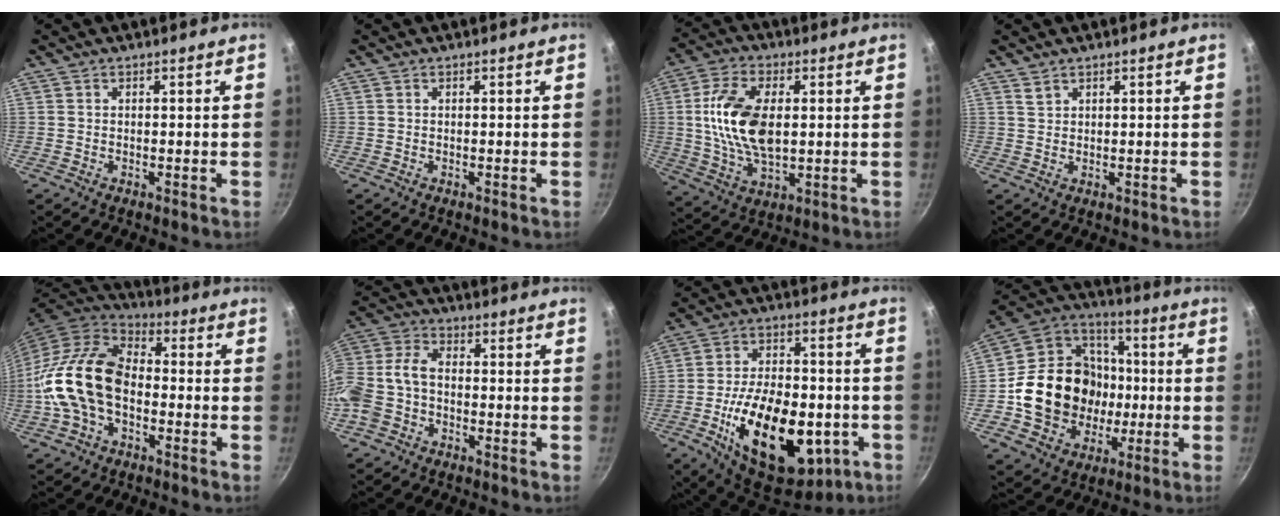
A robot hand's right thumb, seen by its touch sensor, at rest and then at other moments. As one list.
[{"total": 0.0}, {"total": 14.9, "force": [1.6, 8.3, 12.3], "torque": [-0.224, 0.002, 0.030]}, {"total": 1.9, "force": [1.7, 0.7, 0.6], "torque": [-0.007, -0.010, 0.037]}, {"total": 17.7, "force": [-2.6, 11.8, 12.9], "torque": [-0.228, 0.038, -0.061]}, {"total": 10.8, "force": [-2.7, 7.4, 7.4], "torque": [-0.154, 0.040, -0.070]}, {"total": 26.5, "force": [-7.3, 15.0, 20.6], "torque": [-0.309, 0.019, -0.096]}, {"total": 21.8, "force": [-2.3, 18.8, 10.8], "torque": [-0.160, 0.035, -0.030]}]